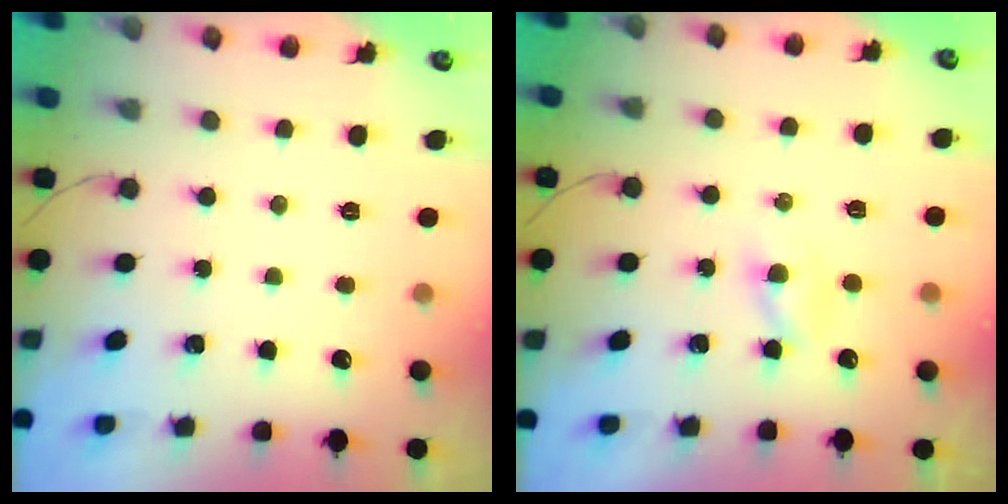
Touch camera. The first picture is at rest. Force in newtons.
{"total": 2.0, "press": 1.8, "slide": 0.9}